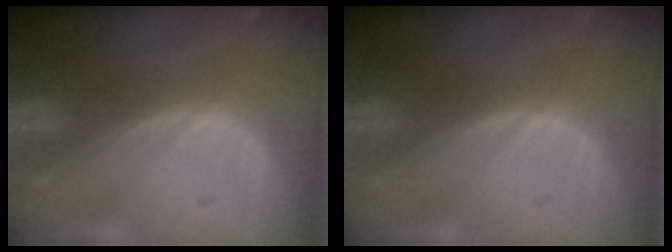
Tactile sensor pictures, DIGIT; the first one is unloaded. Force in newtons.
{"total": 0.0}